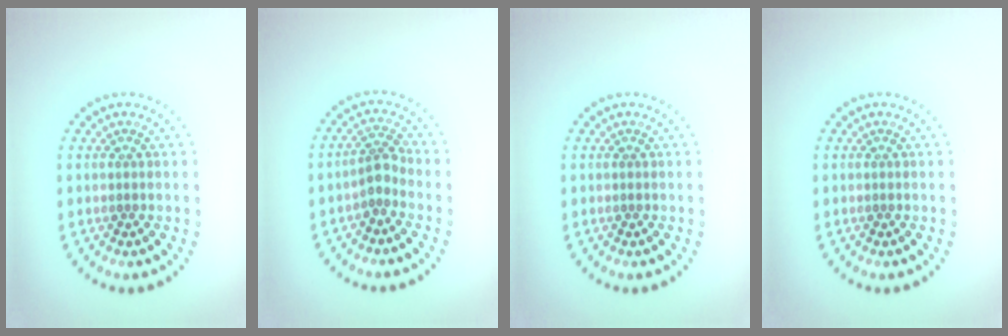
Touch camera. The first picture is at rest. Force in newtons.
{"total": 2.0, "press": 1.6, "slide": 1.2}
{"total": 0.0}
{"total": 0.0}